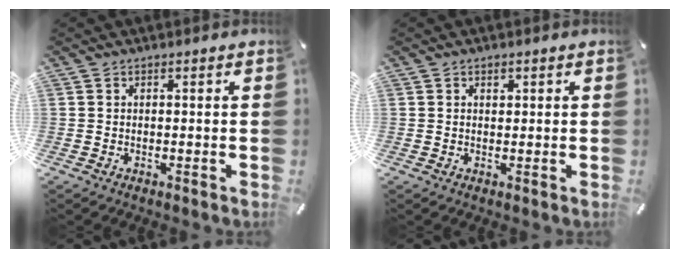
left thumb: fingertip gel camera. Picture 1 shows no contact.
{"total": 1.0, "force": [0.4, 0.7, 0.5], "torque": [-0.004, -0.001, 0.006]}